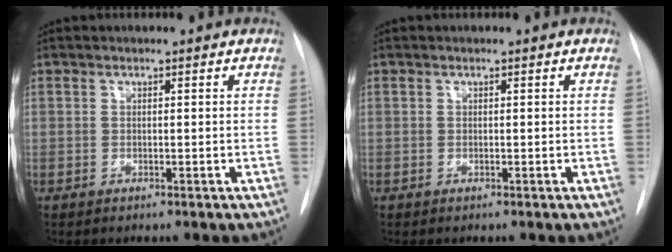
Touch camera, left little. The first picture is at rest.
{"total": 0.0}